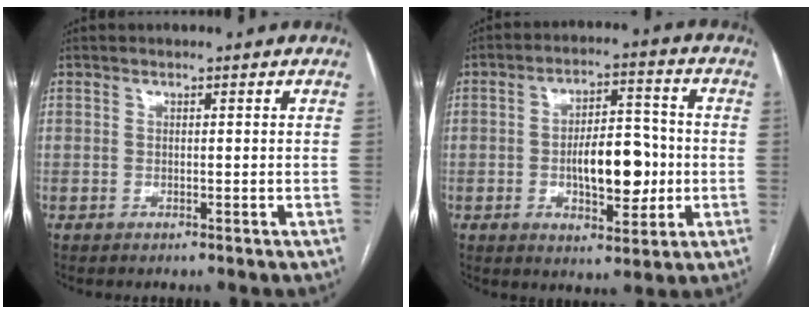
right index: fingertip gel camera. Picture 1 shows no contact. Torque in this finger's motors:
{"motor_torque": [1.55, -0.20, 0.74, 0.11]}